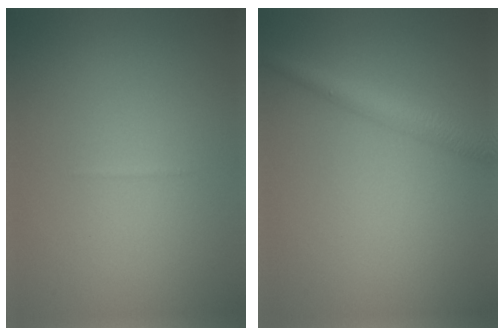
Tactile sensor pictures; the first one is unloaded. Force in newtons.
{"total": 2.6, "press": 2.6, "slide": 0.1}